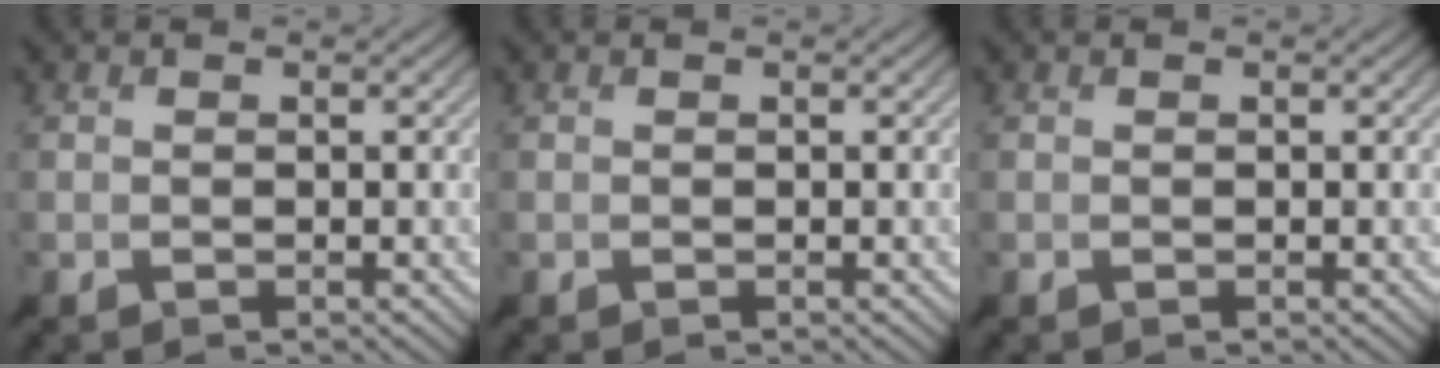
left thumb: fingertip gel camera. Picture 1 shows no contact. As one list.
[{"total": 0.0}, {"total": 0.0}]